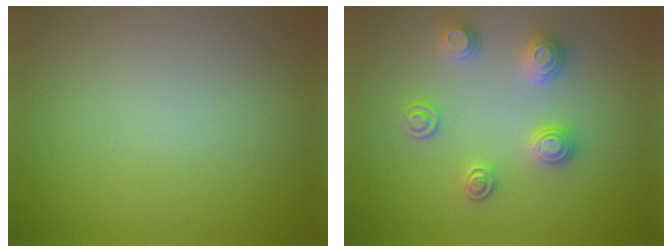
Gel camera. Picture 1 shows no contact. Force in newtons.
{"total": 2.9, "press": 2.8, "slide": 0.6}